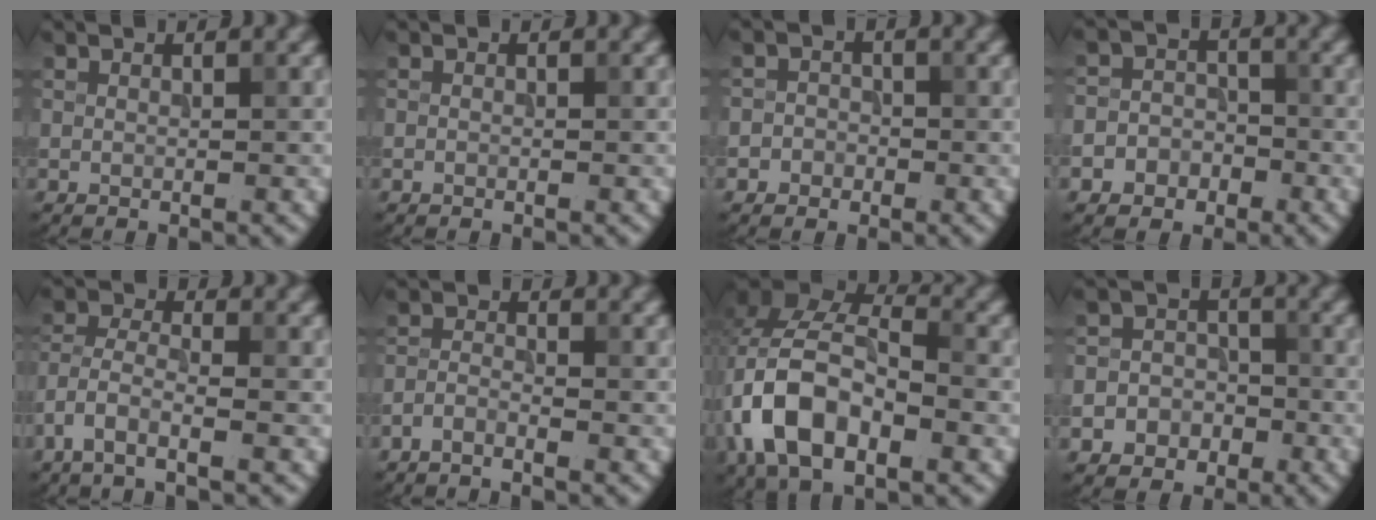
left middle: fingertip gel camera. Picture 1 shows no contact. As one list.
[{"total": 0.0}, {"total": 2.1, "force": [-0.7, 1.9, 0.3], "torque": [0.021, 0.008, -0.027]}, {"total": 3.8, "force": [-1.9, 3.3, 0.8], "torque": [0.017, 0.003, -0.050]}, {"total": 3.6, "force": [-2.4, 1.1, 2.5], "torque": [-0.056, -0.001, -0.059]}, {"total": 1.6, "force": [-1.3, 0.4, 0.9], "torque": [-0.020, 0.000, -0.034]}, {"total": 11.1, "force": [-3.2, 6.5, 8.5], "torque": [-0.167, 0.005, -0.070]}, {"total": 5.0, "force": [-2.2, 4.4, 1.1], "torque": [0.006, 0.001, -0.056]}]